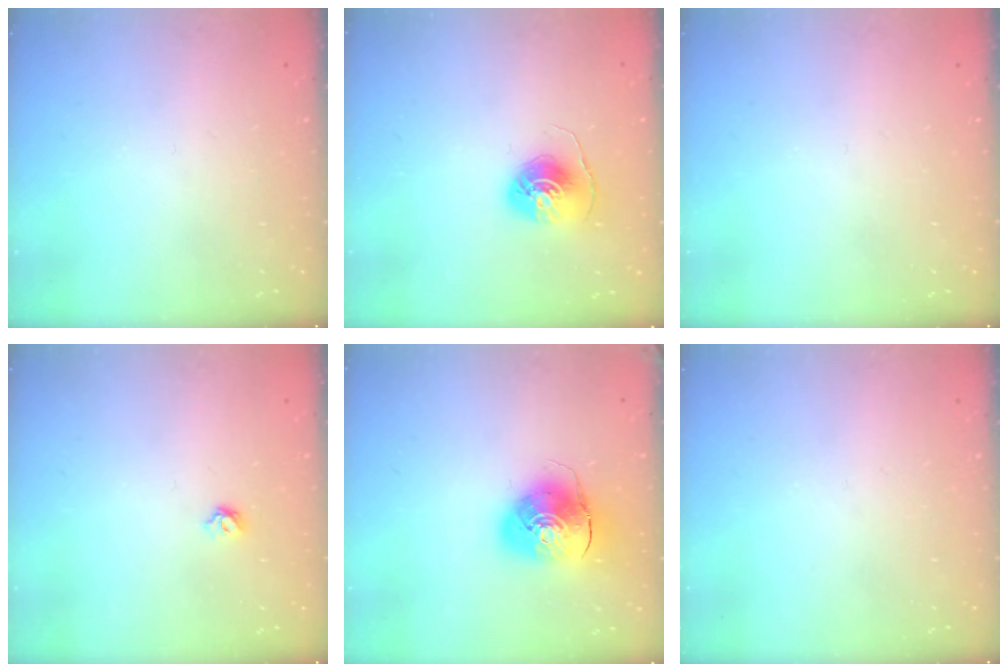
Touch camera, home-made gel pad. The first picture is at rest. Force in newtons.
{"total": 7.8, "press": 7.8, "slide": 0.3}
{"total": 0.0}
{"total": 4.8, "press": 4.8, "slide": 0.8}
{"total": 10.1, "press": 10.0, "slide": 1.6}
{"total": 0.0}